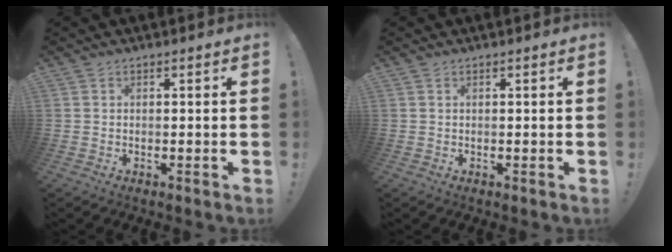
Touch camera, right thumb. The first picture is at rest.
{"total": 0.0}